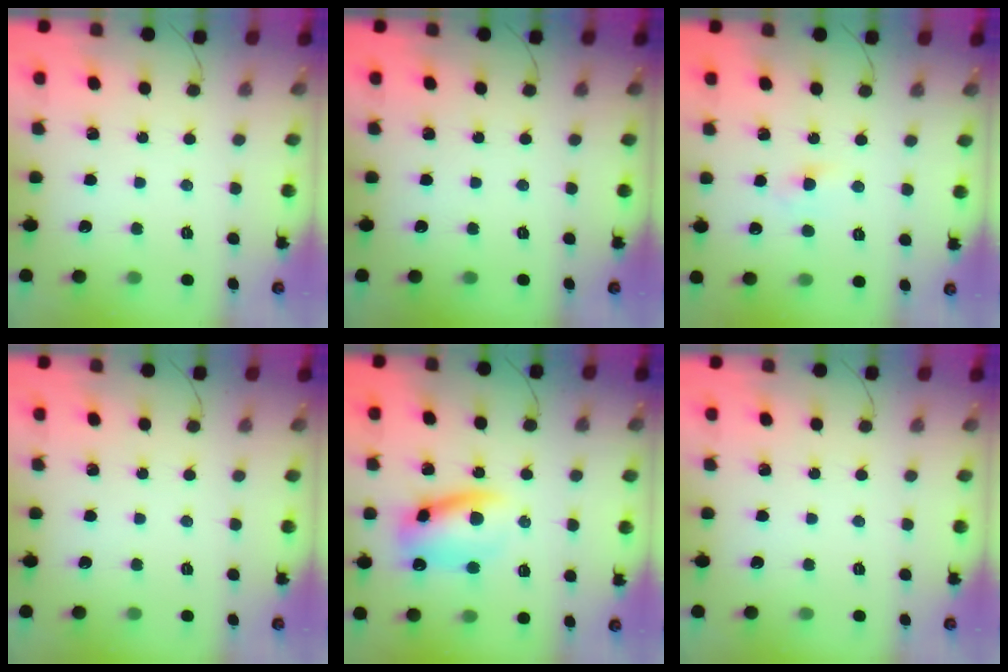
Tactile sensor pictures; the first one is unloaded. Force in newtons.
{"total": 0.0}
{"total": 2.6, "press": 2.3, "slide": 1.1}
{"total": 0.0}
{"total": 12.5, "press": 12.4, "slide": 2.0}
{"total": 0.0}